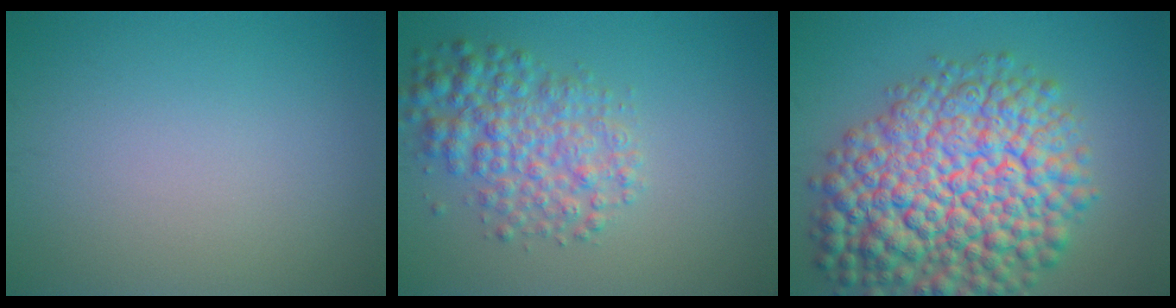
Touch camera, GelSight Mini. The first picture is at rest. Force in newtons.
{"total": 5.0, "press": 5.0, "slide": 0.1}
{"total": 13.5, "press": 13.5, "slide": 0.5}